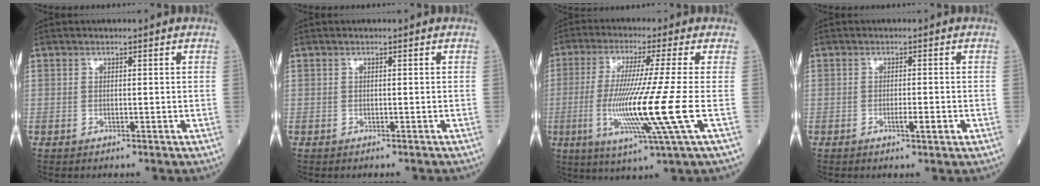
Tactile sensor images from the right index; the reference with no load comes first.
{"total": 0.8, "force": [-0.7, -0.1, 0.2], "torque": [0.000, 0.001, -0.012]}
{"total": 13.5, "force": [-2.6, -2.3, 13.0], "torque": [-0.260, -0.037, -0.052]}
{"total": 2.1, "force": [-0.8, 0.1, 2.0], "torque": [-0.031, -0.002, -0.011]}